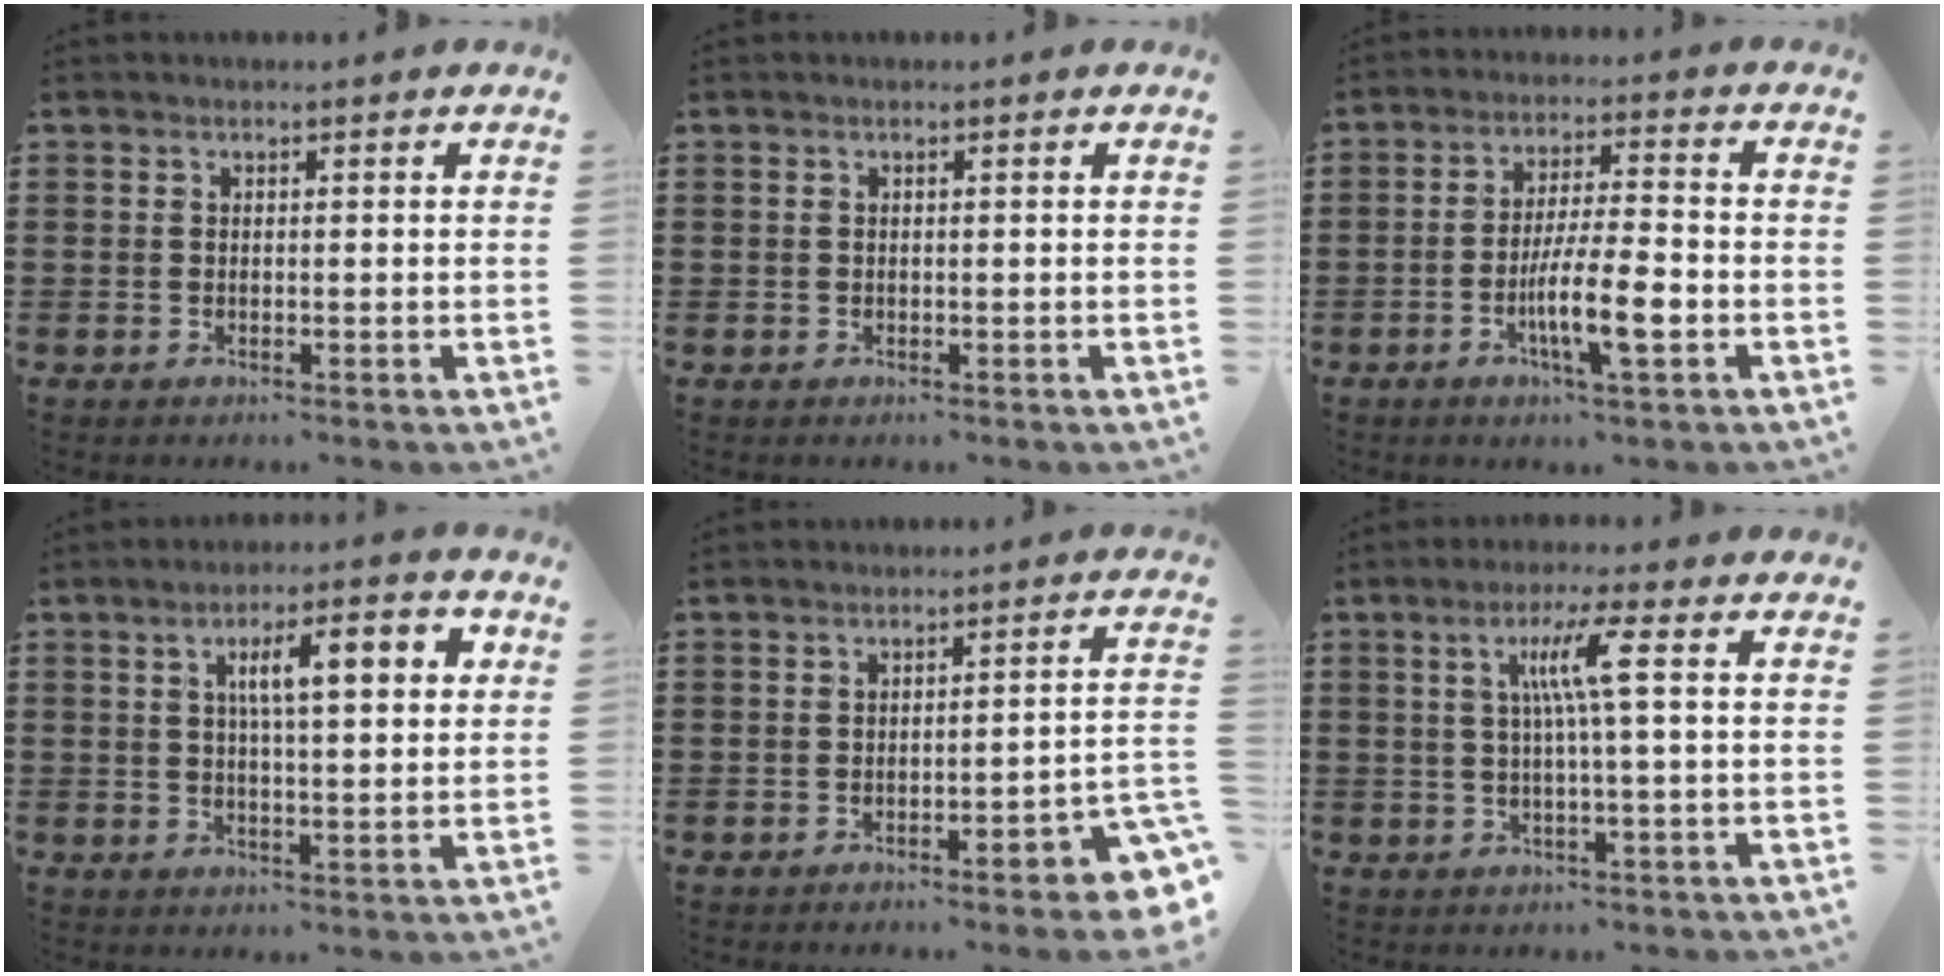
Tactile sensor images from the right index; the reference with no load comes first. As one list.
[{"total": 0.0}, {"total": 8.7, "force": [-2.9, 1.3, 8.1], "torque": [-0.157, -0.011, -0.056]}, {"total": 7.7, "force": [2.2, 2.2, 7.1], "torque": [-0.134, 0.006, 0.031]}, {"total": 4.3, "force": [-2.7, 0.4, 3.3], "torque": [-0.056, -0.008, -0.049]}, {"total": 6.5, "force": [1.3, -0.5, 6.3], "torque": [-0.124, -0.001, 0.013]}]